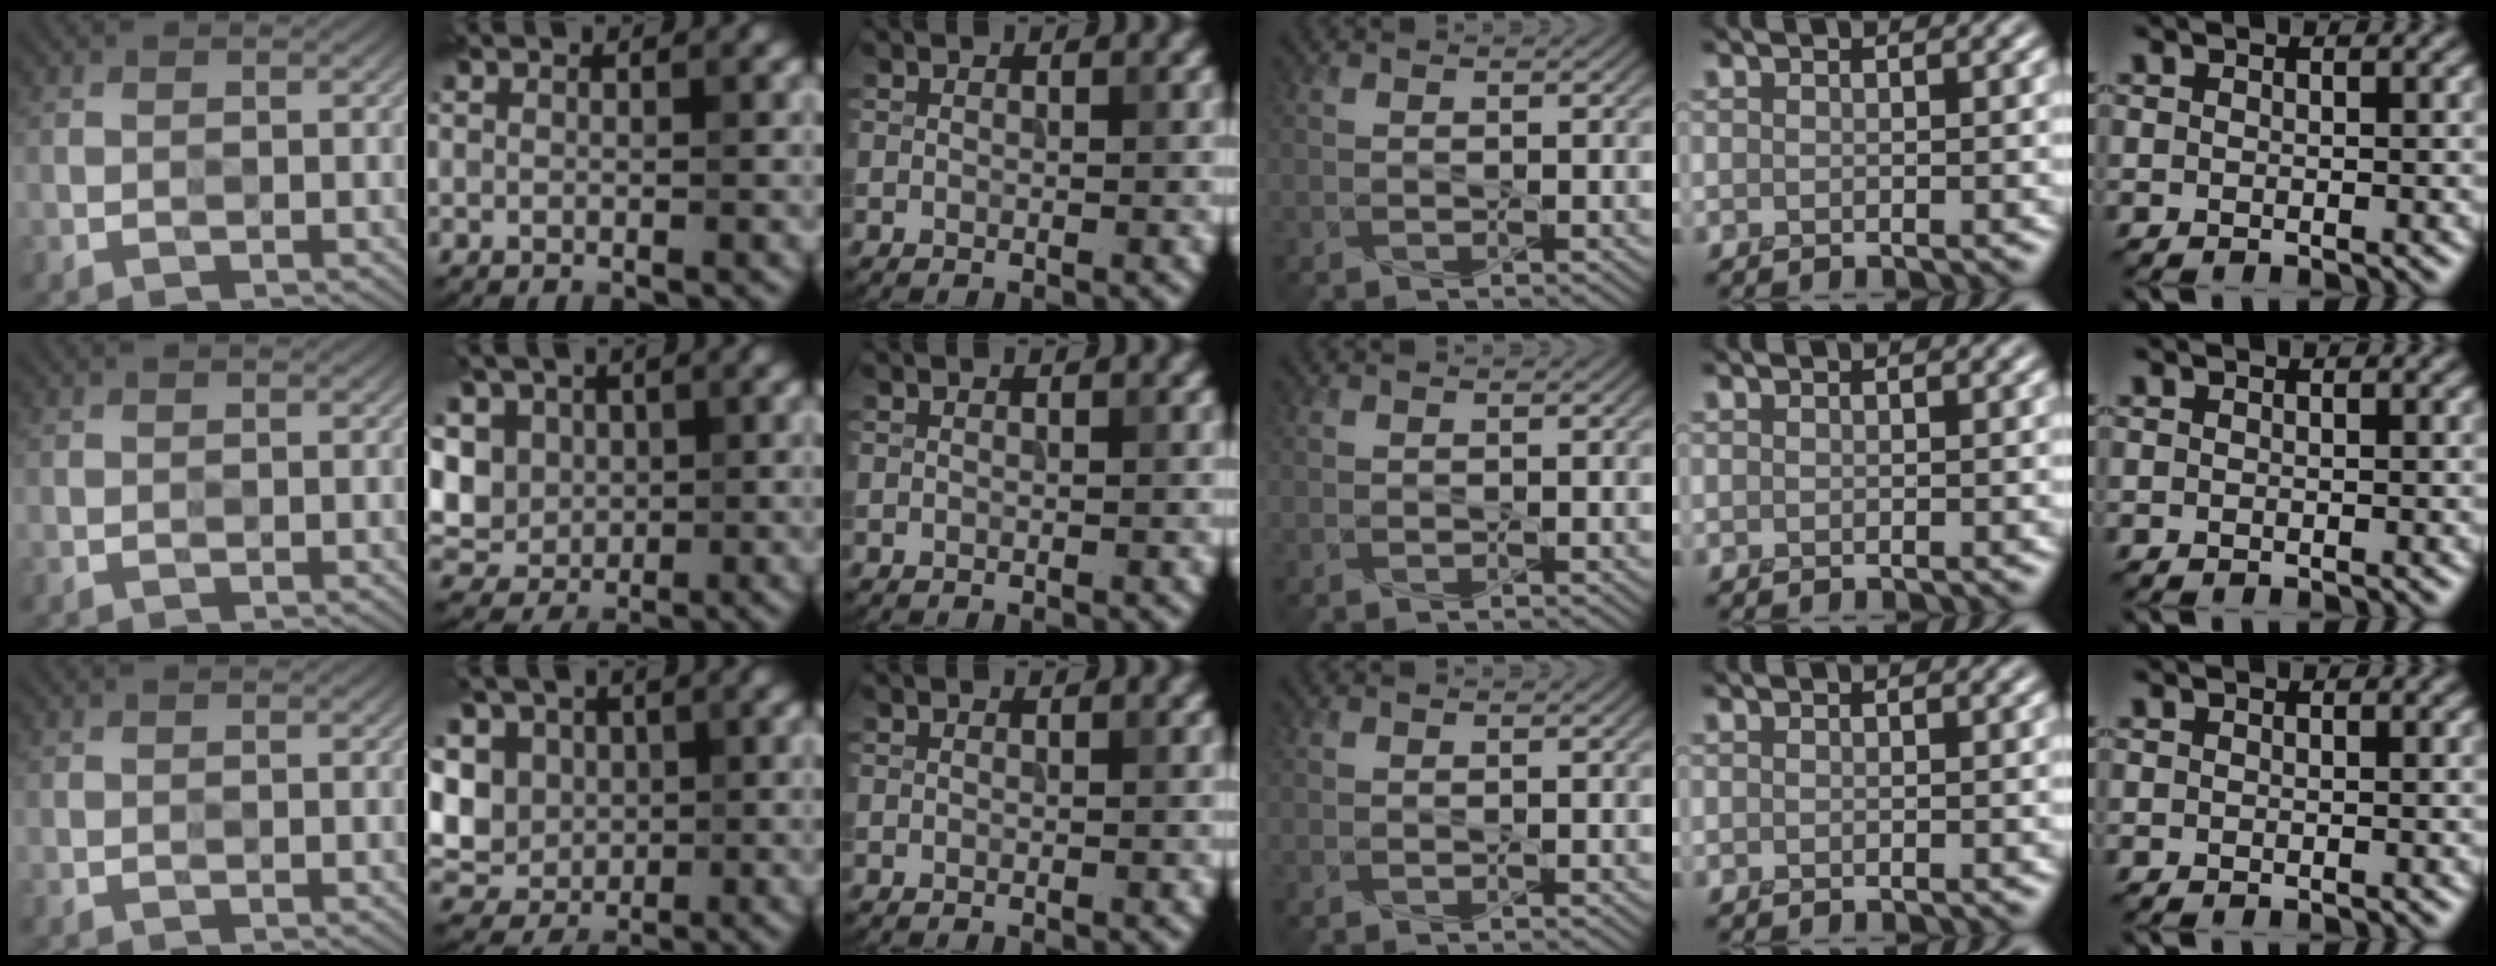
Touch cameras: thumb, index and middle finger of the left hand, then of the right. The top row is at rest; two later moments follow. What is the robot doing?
{"motion": "press", "object": "toy piano key"}